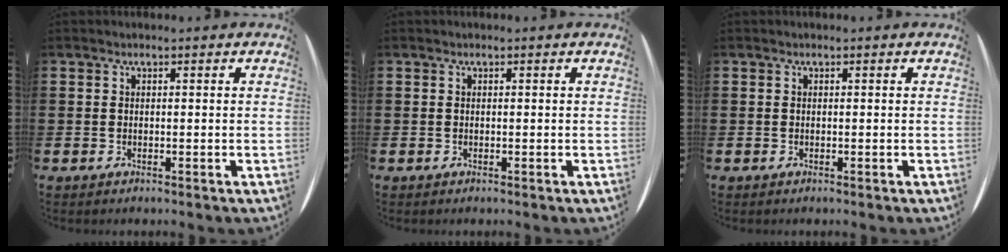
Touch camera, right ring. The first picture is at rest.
{"total": 0.0}
{"total": 0.0}